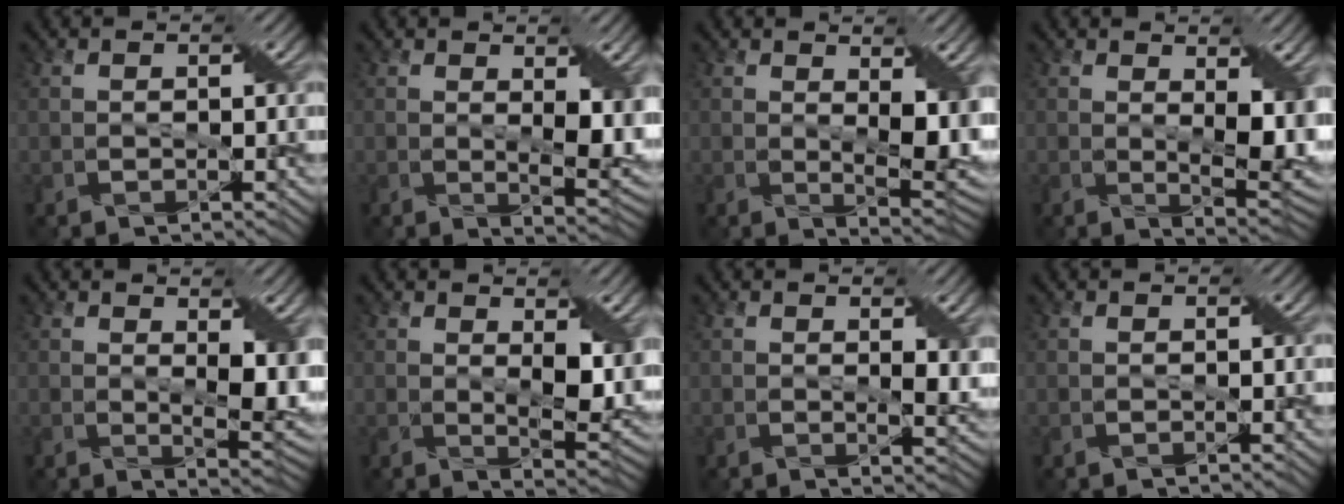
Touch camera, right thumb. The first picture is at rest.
{"total": 5.9, "force": [1.1, 2.6, 5.2], "torque": [-0.089, -0.012, 0.026]}
{"total": 7.0, "force": [1.5, 3.0, 6.2], "torque": [-0.107, -0.012, 0.031]}
{"total": 7.4, "force": [1.3, 3.2, 6.5], "torque": [-0.109, -0.013, 0.029]}
{"total": 6.7, "force": [1.2, 2.9, 5.9], "torque": [-0.100, -0.012, 0.027]}
{"total": 6.2, "force": [1.5, 2.8, 5.3], "torque": [-0.095, -0.012, 0.032]}
{"total": 3.1, "force": [0.9, 1.2, 2.8], "torque": [-0.047, -0.003, 0.018]}
{"total": 0.0}